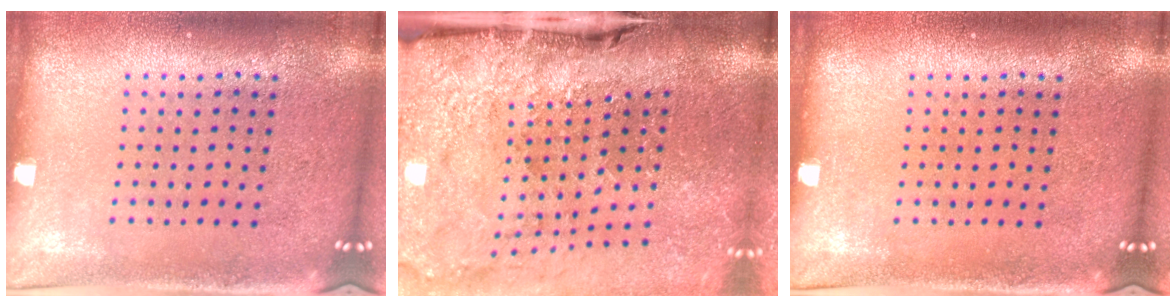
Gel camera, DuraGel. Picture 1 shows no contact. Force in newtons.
{"total": 4.6, "press": 3.6, "slide": 2.9}
{"total": 0.0}